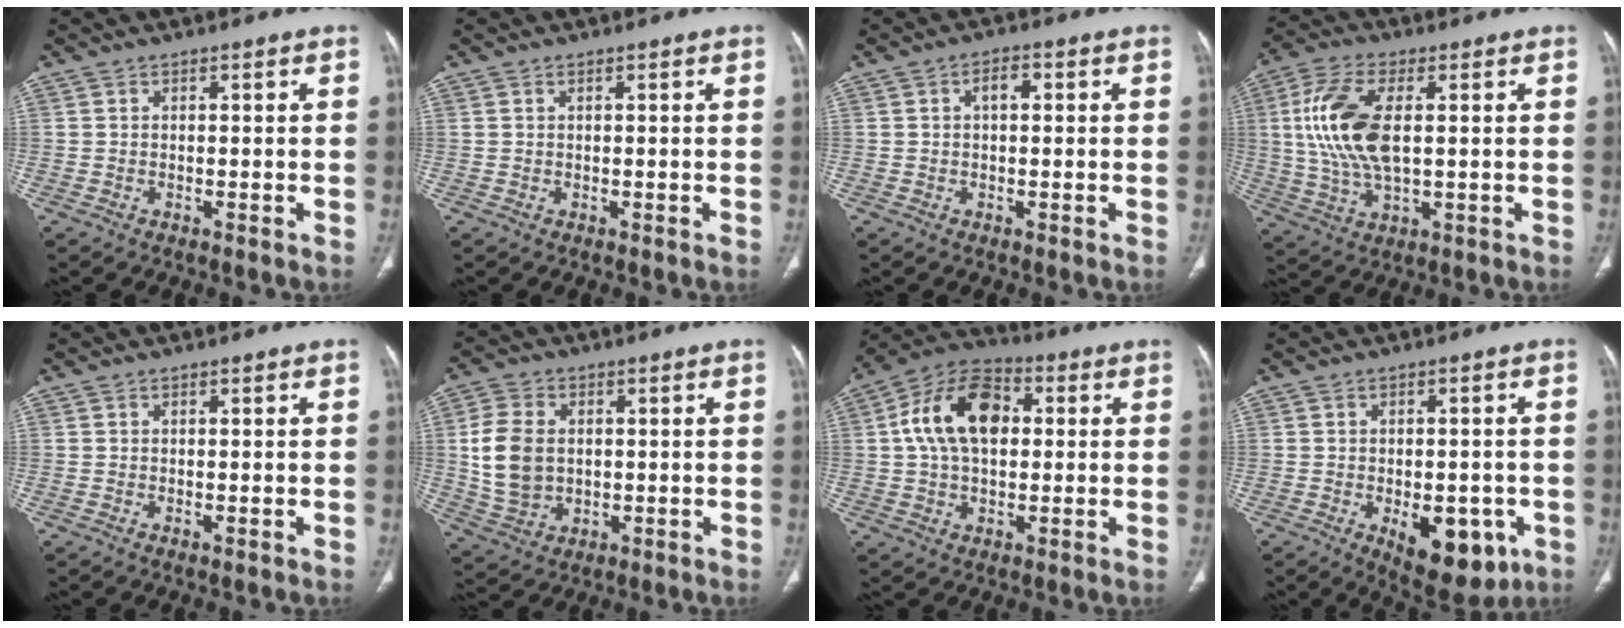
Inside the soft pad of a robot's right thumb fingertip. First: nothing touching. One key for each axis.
{"total": 0.0}
{"total": 2.7, "fx": 0.5, "fy": 1.5, "fz": 2.2, "tx": -0.034, "ty": 0.010, "tz": 0.006}
{"total": 14.2, "fx": 2.0, "fy": 6.8, "fz": 12.3, "tx": -0.265, "ty": 0.000, "tz": 0.041}
{"total": 0.0}
{"total": 10.8, "fx": 0.9, "fy": 8.0, "fz": 7.2, "tx": -0.137, "ty": -0.003, "tz": 0.025}
{"total": 15.1, "fx": 2.4, "fy": 9.6, "fz": 11.3, "tx": -0.189, "ty": 0.023, "tz": 0.032}
{"total": 12.2, "fx": -4.4, "fy": 6.6, "fz": 9.3, "tx": -0.098, "ty": 0.003, "tz": -0.045}